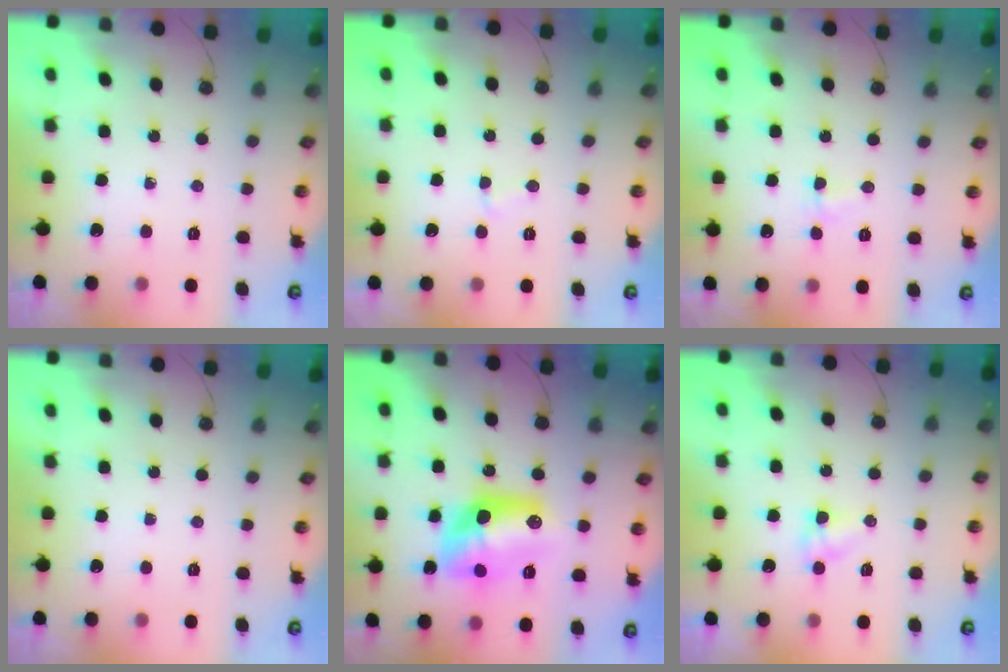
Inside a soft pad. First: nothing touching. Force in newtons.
{"total": 2.3, "press": 2.3, "slide": 0.3}
{"total": 2.8, "press": 2.8, "slide": 0.6}
{"total": 0.0}
{"total": 12.7, "press": 12.6, "slide": 1.0}
{"total": 2.8, "press": 2.8, "slide": 0.2}